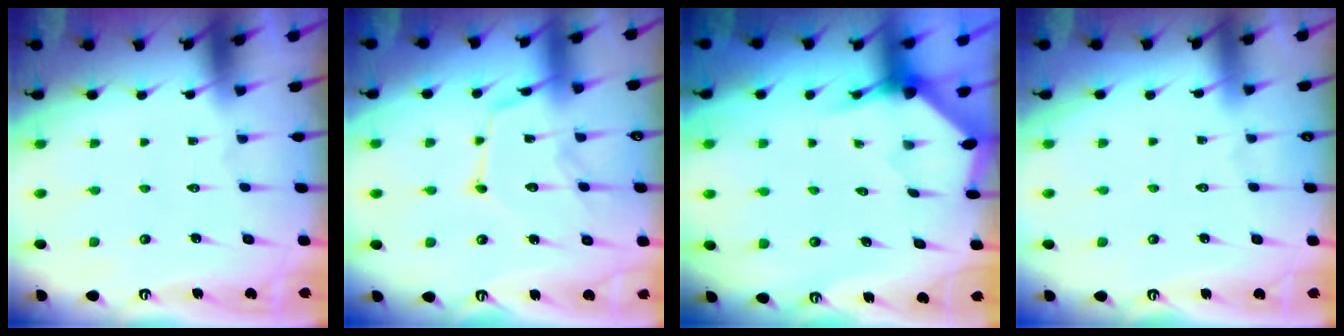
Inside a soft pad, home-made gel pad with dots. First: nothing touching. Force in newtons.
{"total": 12.1, "press": 12.1, "slide": 1.0}
{"total": 3.3, "press": 3.3, "slide": 0.1}
{"total": 2.2, "press": 2.2, "slide": 0.3}